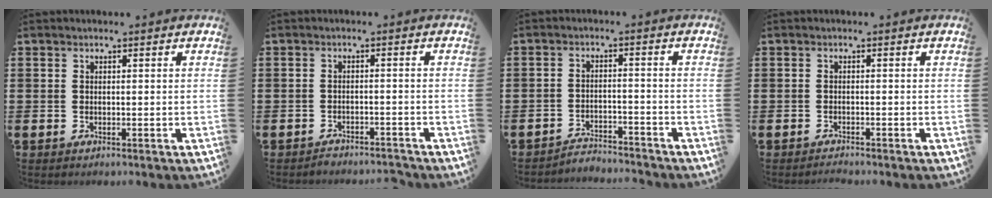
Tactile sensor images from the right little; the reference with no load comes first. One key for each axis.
{"total": 1.6, "fx": -1.6, "fy": 0.1, "fz": 0.0, "tx": -0.006, "ty": 0.003, "tz": -0.033}
{"total": 2.9, "fx": -2.9, "fy": 0.1, "fz": -0.2, "tx": -0.004, "ty": 0.003, "tz": -0.063}
{"total": 0.8, "fx": -0.8, "fy": 0.0, "fz": 0.0, "tx": -0.002, "ty": -0.002, "tz": -0.016}